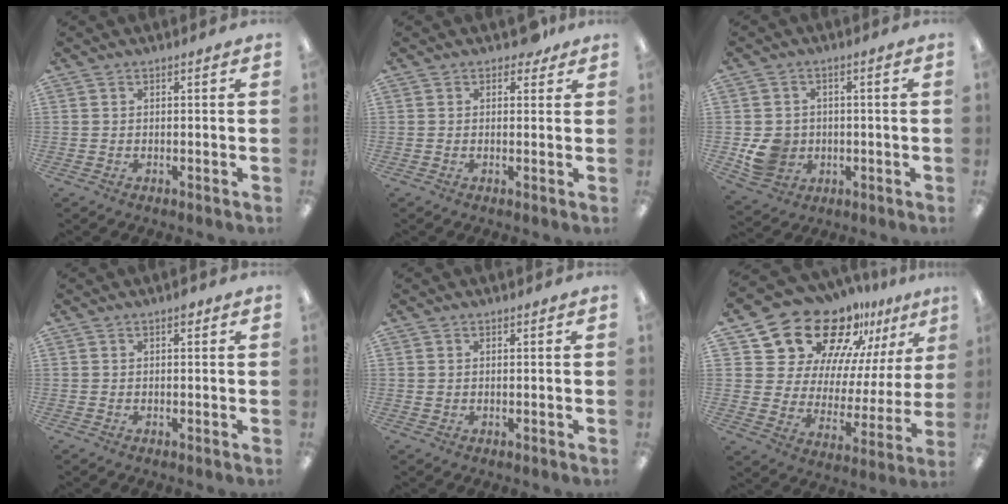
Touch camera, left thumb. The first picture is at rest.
{"total": 3.2, "force": [2.1, 2.0, 1.4], "torque": [-0.008, -0.003, 0.035]}
{"total": 7.3, "force": [-1.1, 6.9, 2.4], "torque": [-0.038, 0.010, -0.013]}
{"total": 1.2, "force": [0.7, 0.6, 0.8], "torque": [-0.009, 0.001, 0.010]}
{"total": 0.8, "force": [0.4, 0.7, 0.2], "torque": [-0.005, 0.002, 0.007]}
{"total": 21.0, "force": [16.8, 10.3, 7.2], "torque": [-0.127, -0.129, 0.303]}